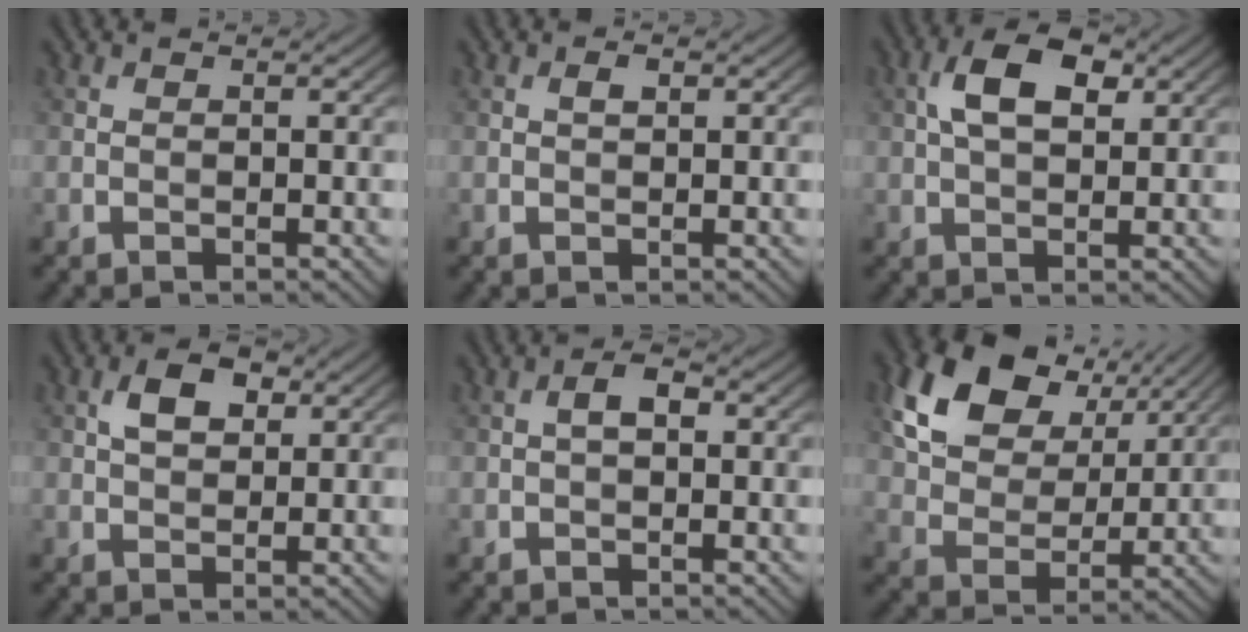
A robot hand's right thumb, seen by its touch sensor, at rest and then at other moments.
{"total": 1.0, "force": [0.3, 0.4, 0.8], "torque": [-0.014, 0.000, 0.006]}
{"total": 6.4, "force": [1.9, 3.4, 5.0], "torque": [-0.099, 0.009, 0.028]}
{"total": 4.1, "force": [1.5, 2.5, 2.9], "torque": [-0.057, 0.007, 0.024]}
{"total": 2.2, "force": [0.1, 1.2, 1.8], "torque": [-0.031, 0.010, -0.004]}
{"total": 14.4, "force": [7.2, 9.4, 8.2], "torque": [-0.192, 0.024, 0.124]}